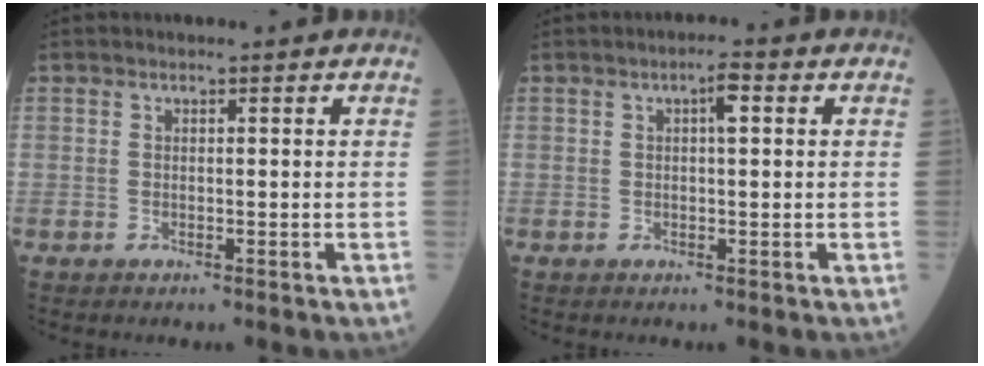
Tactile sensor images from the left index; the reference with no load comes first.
{"total": 2.3, "force": [0.5, 0.4, 2.2], "torque": [-0.037, 0.005, 0.006]}